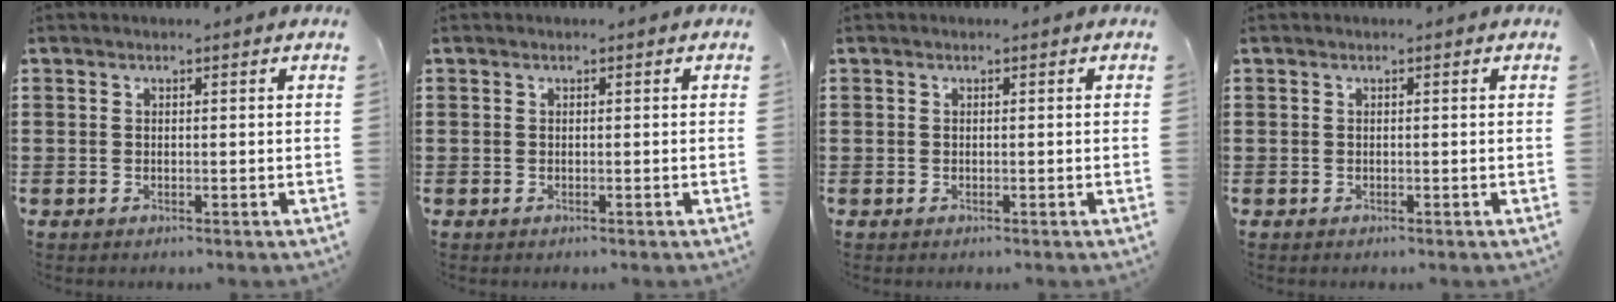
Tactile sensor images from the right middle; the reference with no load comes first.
{"total": 0.0}
{"total": 0.0}
{"total": 0.0}